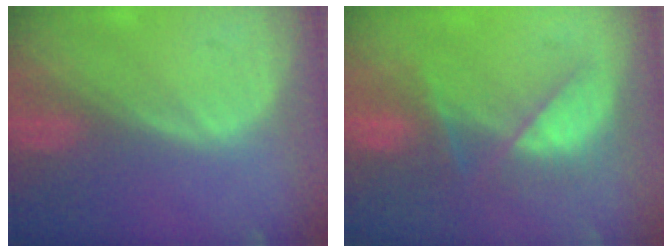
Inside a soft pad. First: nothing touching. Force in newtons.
{"total": 7.2, "press": 6.9, "slide": 2.1}